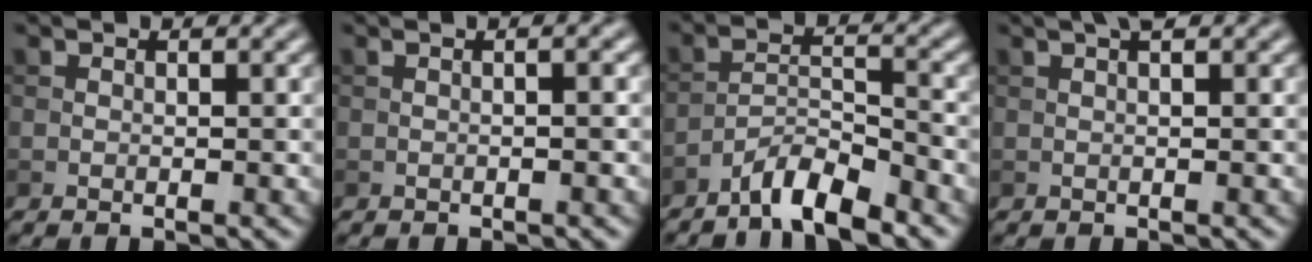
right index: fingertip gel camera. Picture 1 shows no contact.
{"total": 2.5, "force": [0.5, 1.1, 2.2], "torque": [-0.008, 0.005, -0.010]}
{"total": 5.0, "force": [-4.1, 0.8, 2.7], "torque": [-0.045, 0.004, -0.079]}
{"total": 2.2, "force": [1.2, 0.5, 1.8], "torque": [-0.017, -0.003, 0.008]}